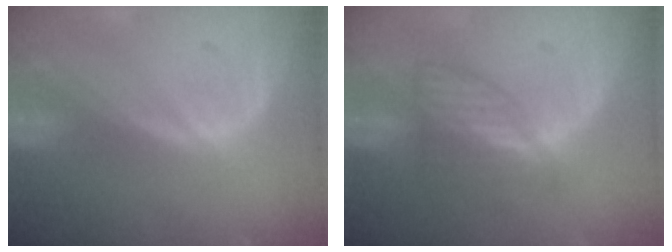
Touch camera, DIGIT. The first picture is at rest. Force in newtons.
{"total": 6.4, "press": 5.7, "slide": 3.0}